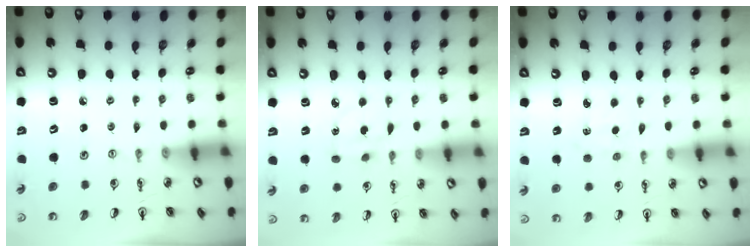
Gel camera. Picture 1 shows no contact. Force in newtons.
{"total": 3.5, "press": 3.4, "slide": 1.0}
{"total": 2.3, "press": 2.3, "slide": 0.2}